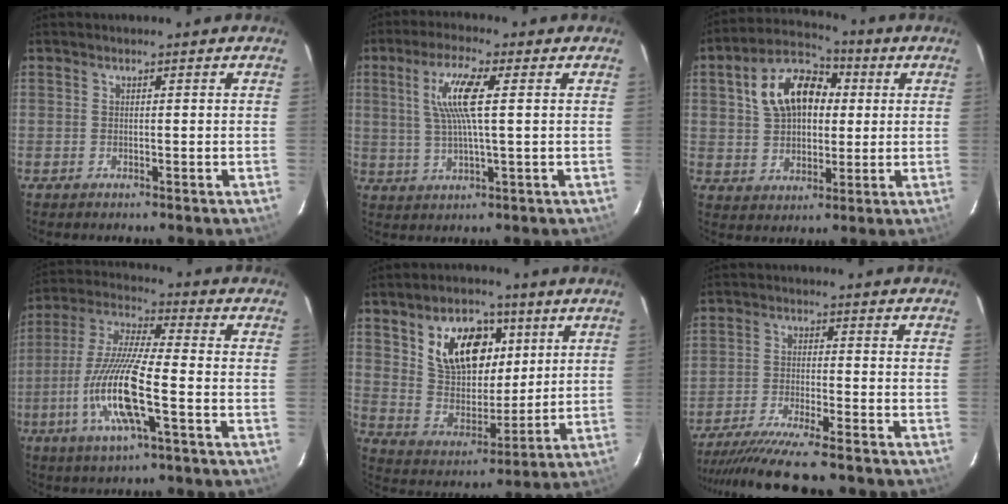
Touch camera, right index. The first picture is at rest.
{"total": 8.7, "force": [2.1, 1.1, 8.4], "torque": [-0.162, 0.006, 0.040]}
{"total": 13.6, "force": [3.3, 9.0, 9.6], "torque": [-0.186, 0.040, 0.054]}
{"total": 15.0, "force": [-4.6, 2.0, 14.1], "torque": [-0.296, -0.010, -0.093]}
{"total": 15.5, "force": [6.4, 9.5, 10.4], "torque": [-0.187, 0.019, 0.127]}
{"total": 14.3, "force": [-12.6, 0.7, 6.7], "torque": [-0.144, -0.028, -0.207]}